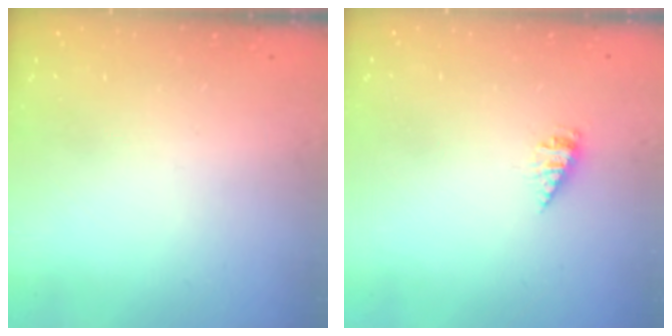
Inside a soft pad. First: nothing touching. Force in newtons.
{"total": 3.4, "press": 3.4, "slide": 0.3}